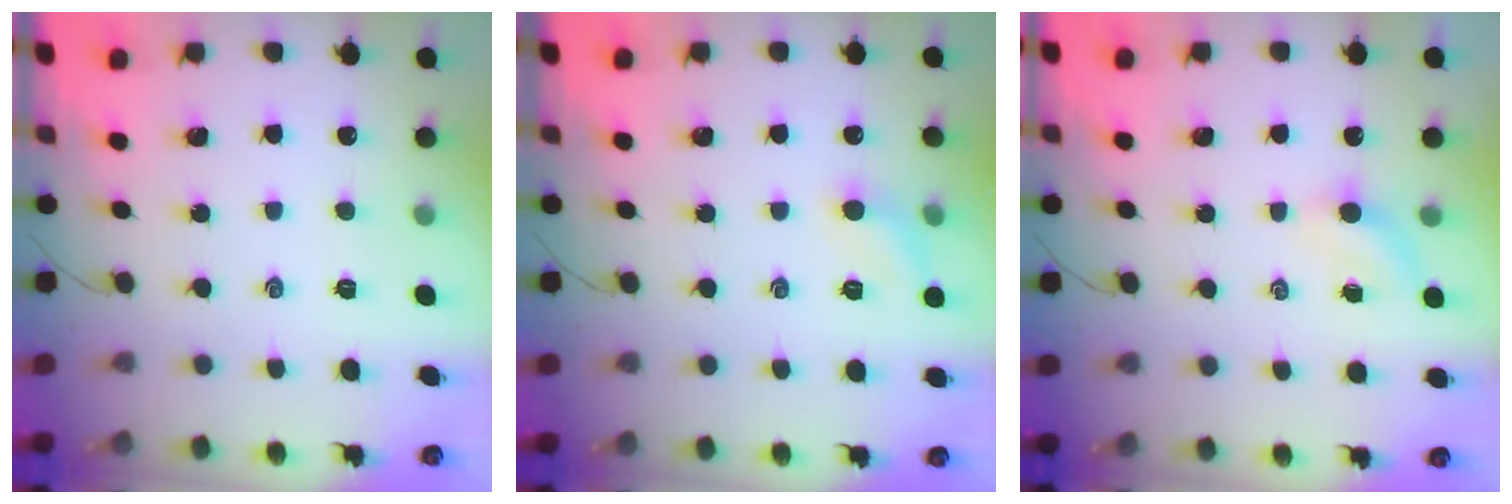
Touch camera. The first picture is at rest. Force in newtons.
{"total": 6.0, "press": 5.7, "slide": 1.8}
{"total": 3.1, "press": 2.9, "slide": 1.0}